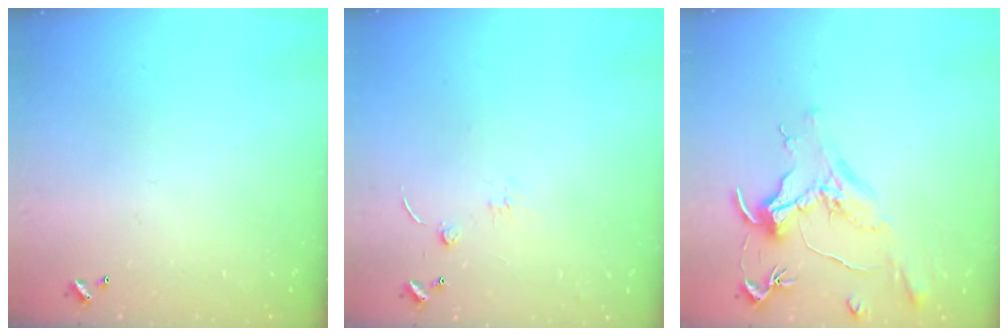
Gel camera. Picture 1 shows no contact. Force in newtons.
{"total": 1.3, "press": 1.2, "slide": 0.5}
{"total": 1.6, "press": 1.4, "slide": 0.7}